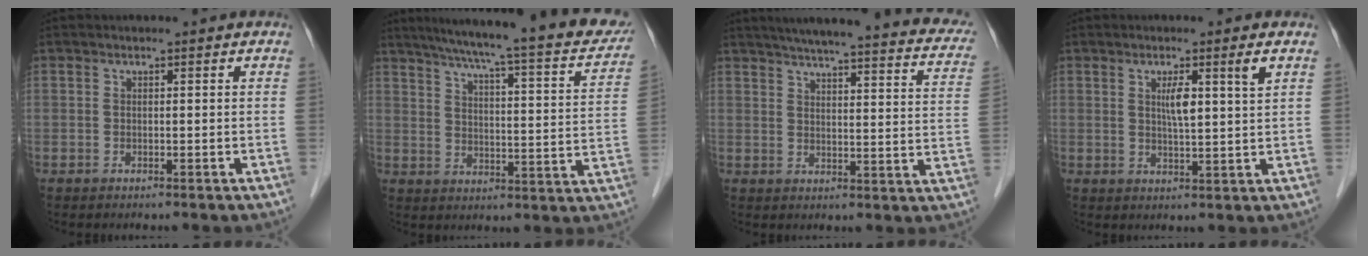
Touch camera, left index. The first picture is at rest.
{"total": 24.9, "force": [20.9, 2.8, 13.2], "torque": [-0.193, -0.021, 0.257]}
{"total": 26.1, "force": [22.3, 3.3, 13.2], "torque": [-0.180, -0.017, 0.256]}
{"total": 5.1, "force": [2.0, -0.3, 4.7], "torque": [-0.081, 0.002, 0.033]}